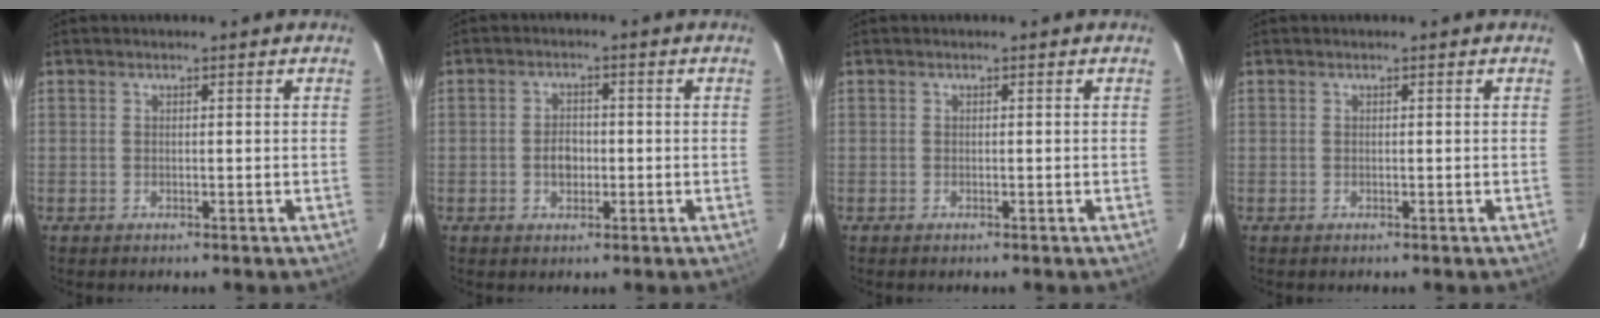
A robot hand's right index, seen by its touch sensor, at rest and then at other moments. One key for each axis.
{"total": 3.4, "fx": -0.7, "fy": 2.5, "fz": 2.2, "tx": -0.040, "ty": 0.005, "tz": -0.010}
{"total": 0.0}
{"total": 0.0}